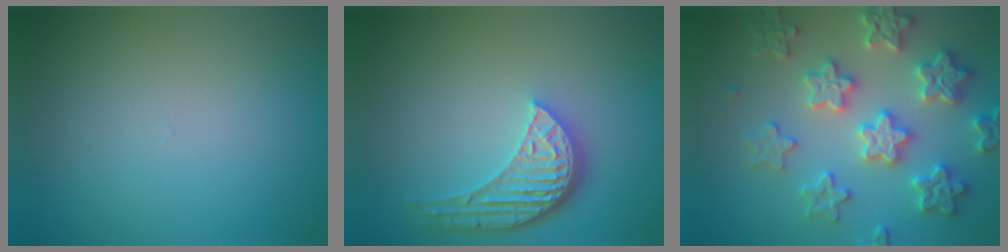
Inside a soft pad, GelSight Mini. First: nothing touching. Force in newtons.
{"total": 5.2, "press": 3.8, "slide": 3.5}
{"total": 6.2, "press": 6.1, "slide": 1.3}